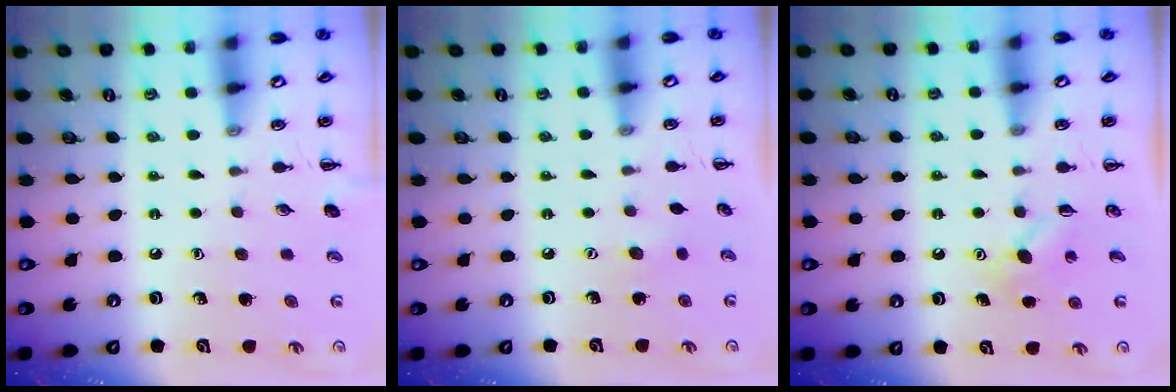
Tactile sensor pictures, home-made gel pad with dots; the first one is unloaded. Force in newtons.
{"total": 2.5, "press": 2.4, "slide": 0.6}
{"total": 4.2, "press": 4.0, "slide": 1.2}